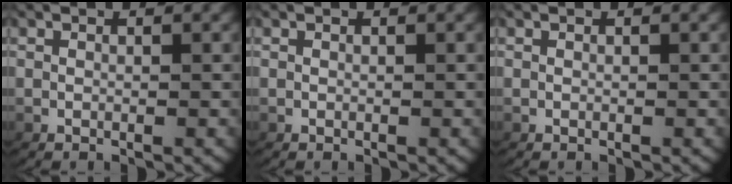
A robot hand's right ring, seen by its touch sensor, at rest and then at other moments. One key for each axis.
{"total": 0.0}
{"total": 0.0}